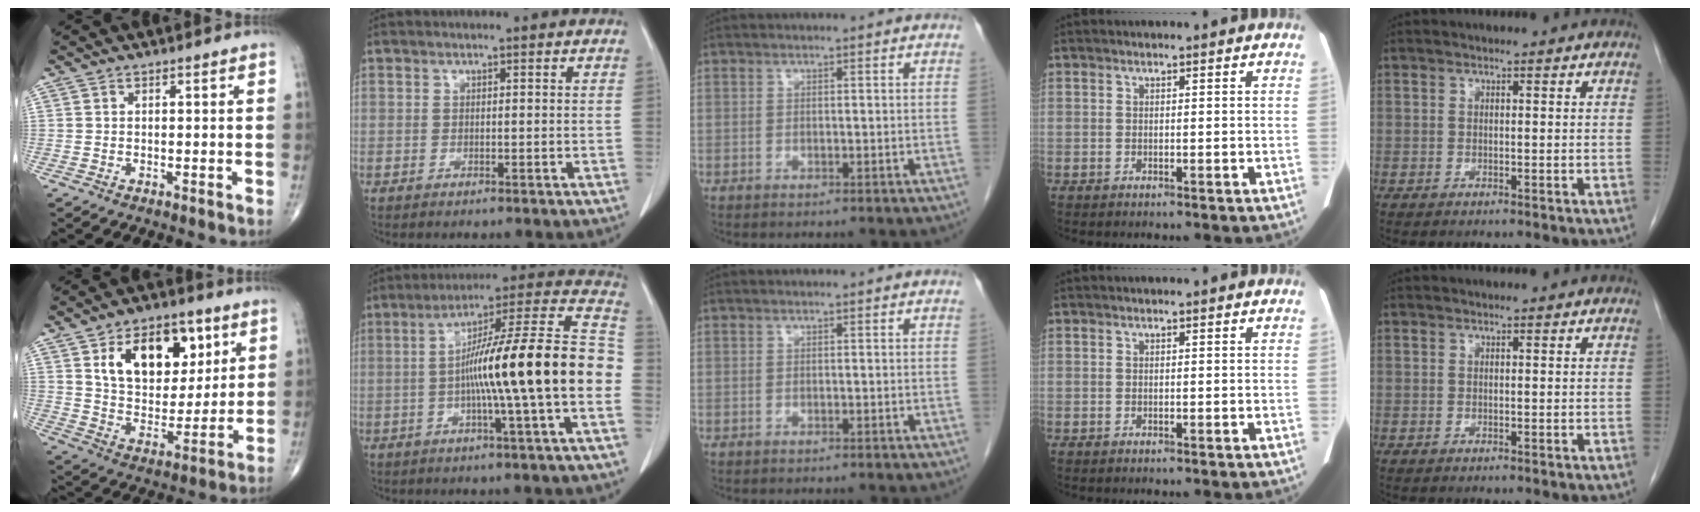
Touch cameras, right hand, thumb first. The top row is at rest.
{"thumb": {"total": 18.1, "force": [7.3, 11.1, 12.4], "torque": [-0.137, -0.027, 0.129]}, "index": {"total": 20.6, "force": [-2.5, -0.3, 20.4], "torque": [-0.293, 0.028, -0.051]}}